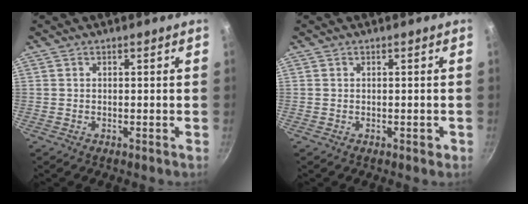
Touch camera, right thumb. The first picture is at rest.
{"total": 1.0, "force": [-0.3, 0.7, 0.7], "torque": [-0.003, 0.004, -0.004]}